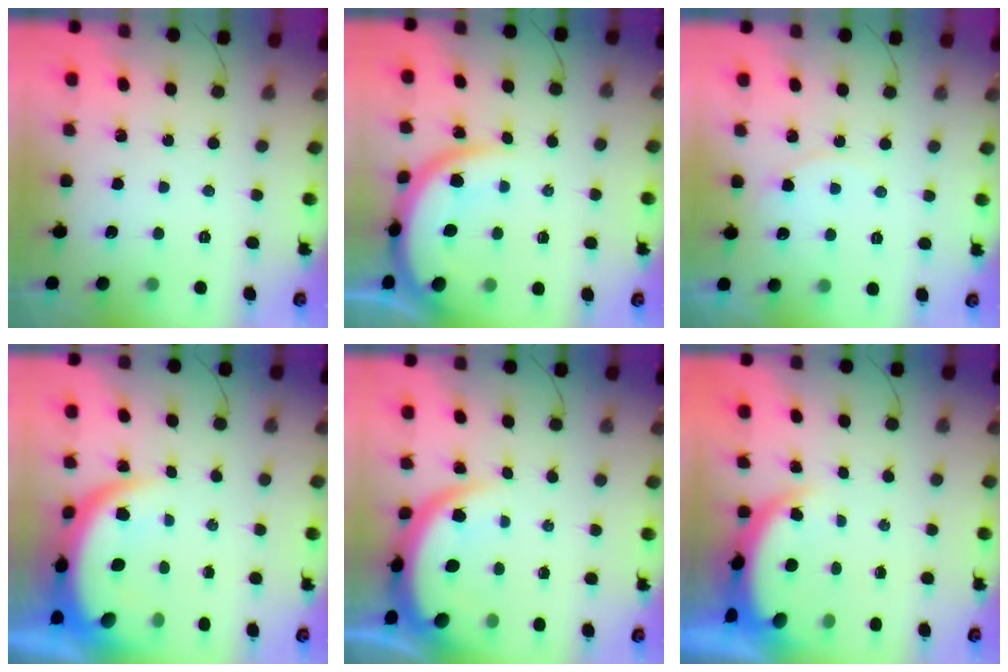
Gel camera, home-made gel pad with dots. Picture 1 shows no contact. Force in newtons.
{"total": 11.9, "press": 11.8, "slide": 1.1}
{"total": 3.7, "press": 3.7, "slide": 0.4}
{"total": 9.1, "press": 9.1, "slide": 0.7}
{"total": 8.2, "press": 8.1, "slide": 1.0}
{"total": 4.6, "press": 4.5, "slide": 1.3}